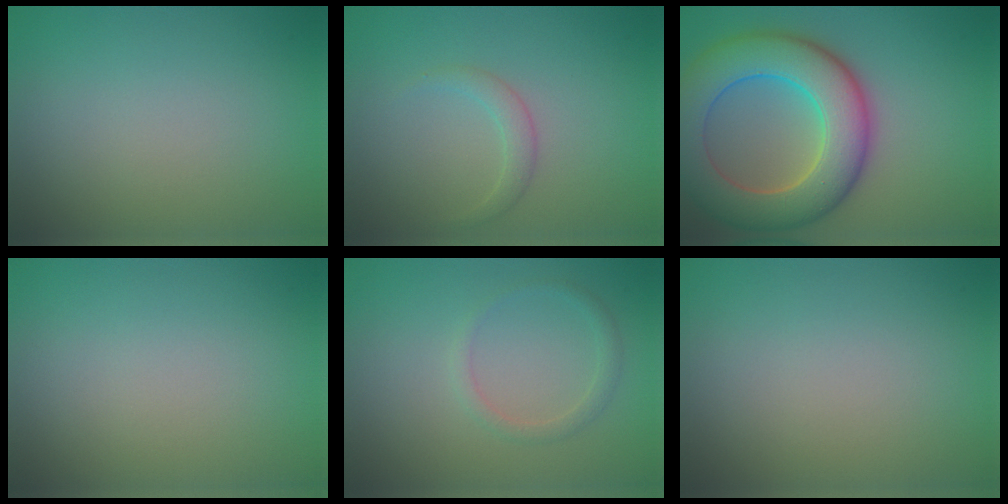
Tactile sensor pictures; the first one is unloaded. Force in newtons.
{"total": 1.4, "press": 1.4, "slide": 0.0}
{"total": 10.6, "press": 10.5, "slide": 0.5}
{"total": 0.0}
{"total": 1.4, "press": 1.4, "slide": 0.1}
{"total": 0.0}